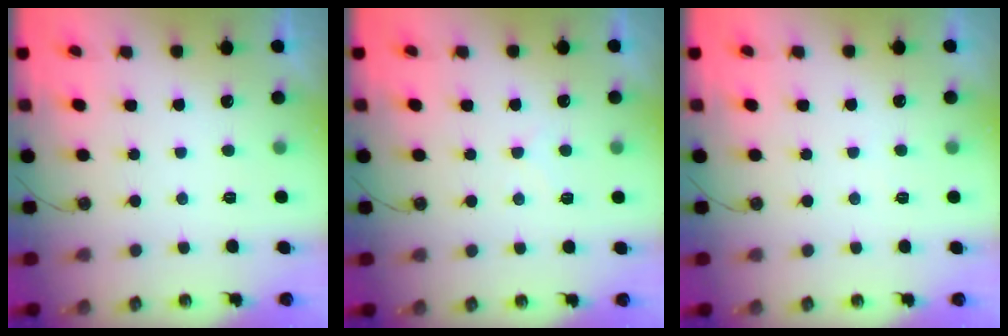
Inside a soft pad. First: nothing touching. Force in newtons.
{"total": 7.0, "press": 6.9, "slide": 0.5}
{"total": 3.0, "press": 2.9, "slide": 0.5}